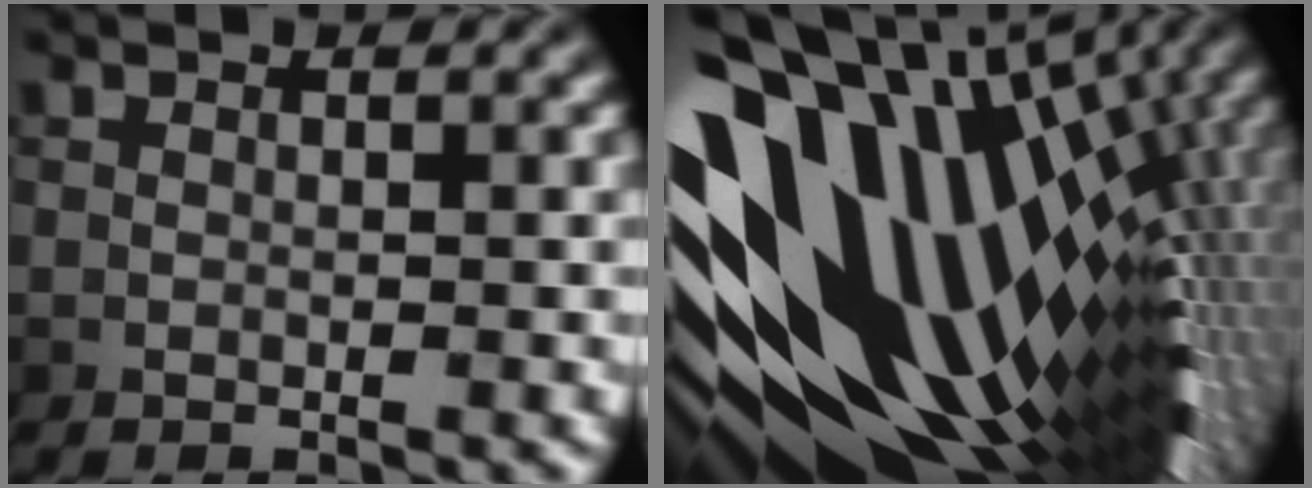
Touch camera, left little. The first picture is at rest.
{"total": 19.6, "force": [1.5, 10.9, 16.3], "torque": [-0.283, -0.035, 0.026]}